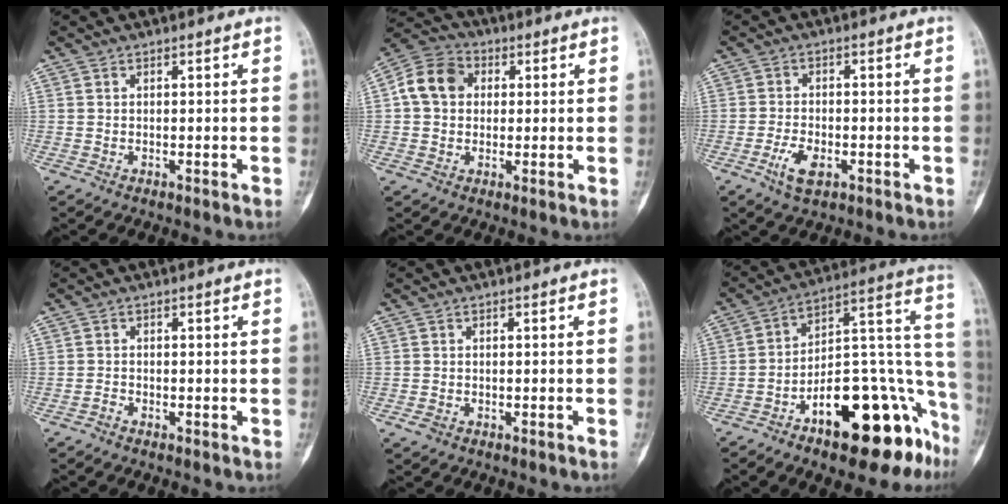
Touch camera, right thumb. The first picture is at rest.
{"total": 9.2, "force": [1.4, 7.5, 5.2], "torque": [-0.084, 0.019, 0.014]}
{"total": 5.0, "force": [-2.3, 2.6, 3.6], "torque": [-0.071, 0.006, -0.041]}
{"total": 0.8, "force": [-0.8, 0.2, 0.1], "torque": [-0.006, 0.004, -0.019]}
{"total": 1.0, "force": [-0.7, 0.5, 0.5], "torque": [-0.020, 0.008, -0.012]}
{"total": 24.7, "force": [-12.9, 10.1, 18.5], "torque": [-0.163, 0.109, -0.188]}